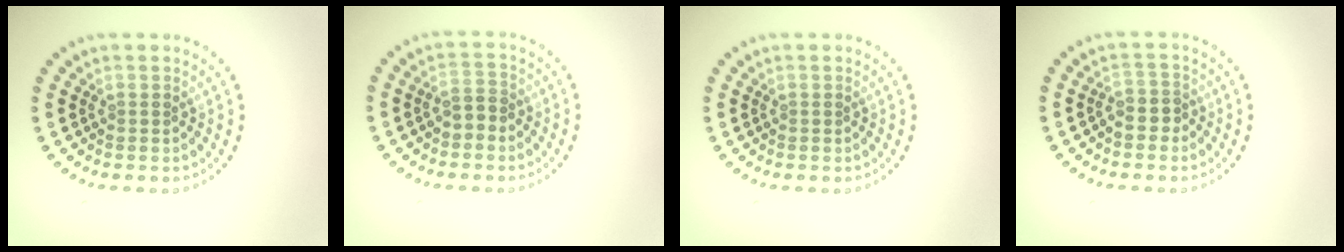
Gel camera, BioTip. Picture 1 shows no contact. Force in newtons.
{"total": 1.9, "press": 1.8, "slide": 0.7}
{"total": 0.0}
{"total": 1.7, "press": 1.4, "slide": 1.0}